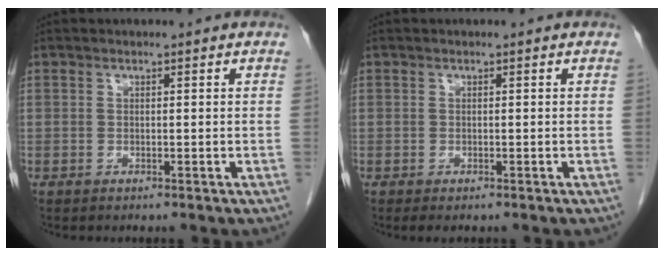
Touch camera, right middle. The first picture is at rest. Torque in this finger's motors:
{"motor_torque": [0.43, -0.07, -0.01, -0.01]}